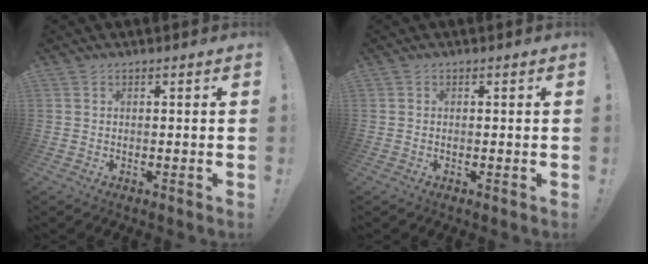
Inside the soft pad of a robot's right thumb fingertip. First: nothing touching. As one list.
[{"total": 0.0}]